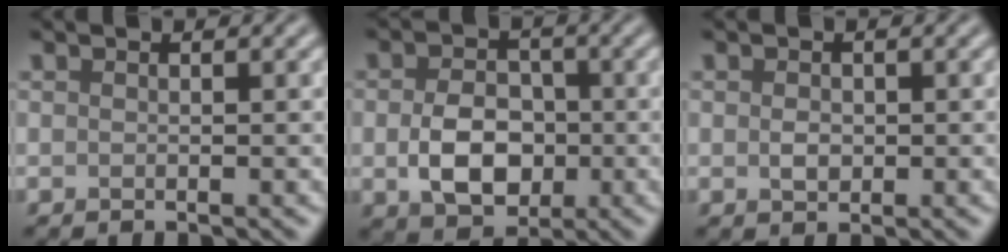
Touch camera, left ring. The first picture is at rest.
{"total": 5.5, "force": [-0.9, 4.0, 3.7], "torque": [-0.073, -0.005, -0.016]}
{"total": 1.3, "force": [0.0, 1.0, 0.9], "torque": [-0.016, -0.002, -0.001]}